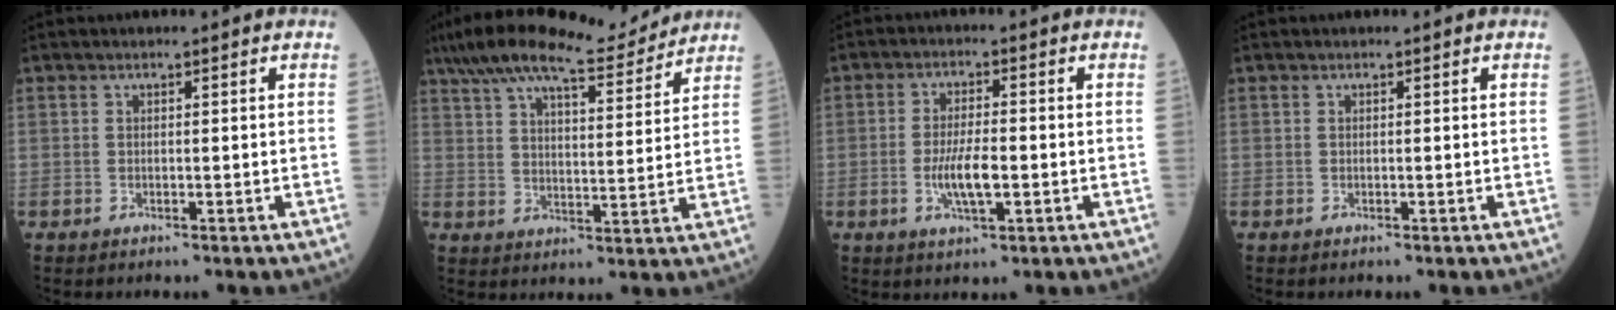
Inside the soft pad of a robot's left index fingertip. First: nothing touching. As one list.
[{"total": 15.2, "force": [13.6, 2.0, 6.5], "torque": [-0.122, 0.018, 0.212]}, {"total": 5.7, "force": [-1.6, 1.4, 5.3], "torque": [-0.107, -0.009, -0.029]}, {"total": 0.0}]